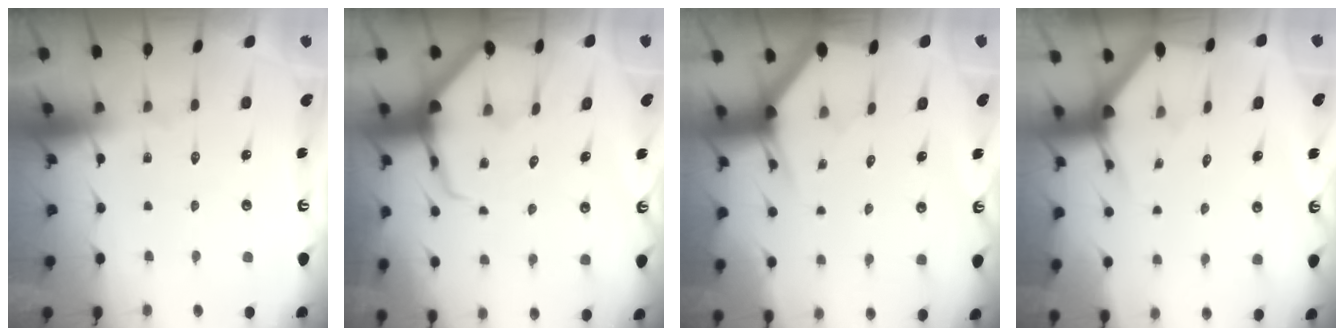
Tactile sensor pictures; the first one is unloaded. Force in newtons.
{"total": 8.6, "press": 8.5, "slide": 0.9}
{"total": 3.0, "press": 3.0, "slide": 0.0}
{"total": 2.6, "press": 2.6, "slide": 0.1}